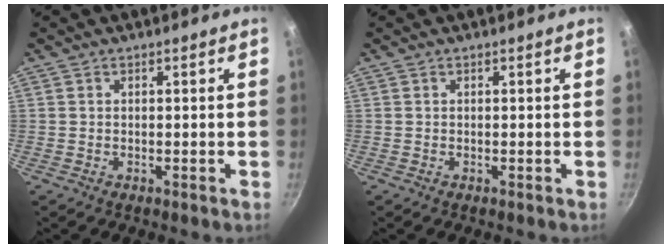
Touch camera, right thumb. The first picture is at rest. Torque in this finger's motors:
{"motor_torque": [0.00, 0.00, 0.00, 0.00, 0.00]}